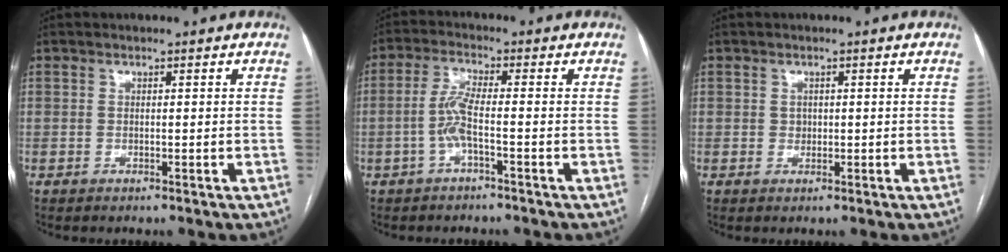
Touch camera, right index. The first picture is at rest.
{"total": 4.4, "force": [-1.4, 0.1, 4.2], "torque": [-0.091, 0.008, -0.029]}
{"total": 1.0, "force": [0.1, 0.9, 0.5], "torque": [-0.006, 0.001, 0.003]}